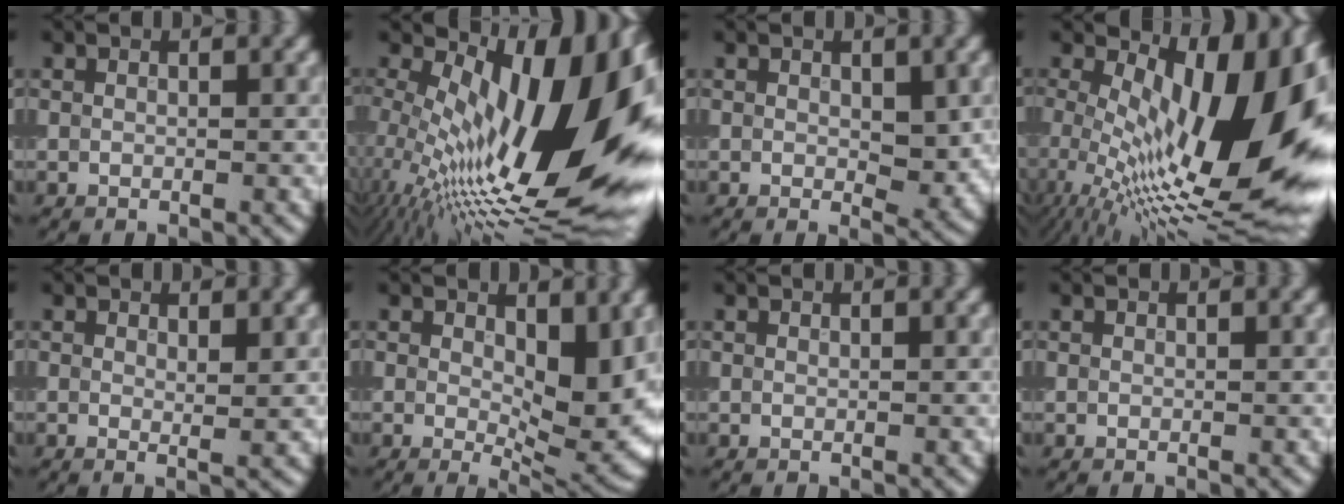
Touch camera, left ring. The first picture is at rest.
{"total": 18.7, "force": [2.8, 8.2, 16.6], "torque": [-0.257, 0.004, 0.047]}
{"total": 2.3, "force": [0.3, 1.2, 1.9], "torque": [-0.024, -0.008, 0.008]}
{"total": 17.3, "force": [1.4, 7.6, 15.4], "torque": [-0.218, 0.003, 0.024]}
{"total": 1.1, "force": [0.5, 0.1, 1.0], "torque": [-0.013, -0.006, 0.006]}
{"total": 8.6, "force": [1.0, 4.0, 7.6], "torque": [-0.099, -0.006, 0.018]}
{"total": 0.0}
{"total": 0.0}